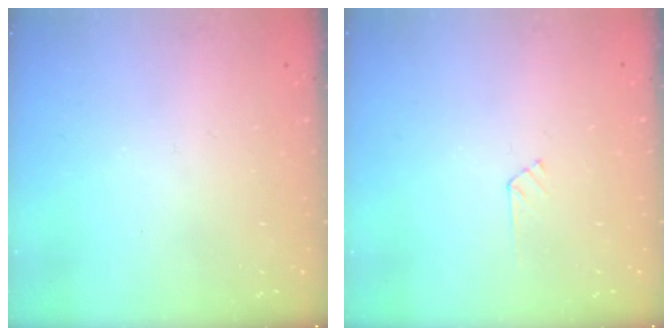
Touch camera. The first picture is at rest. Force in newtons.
{"total": 3.7, "press": 3.7, "slide": 0.4}